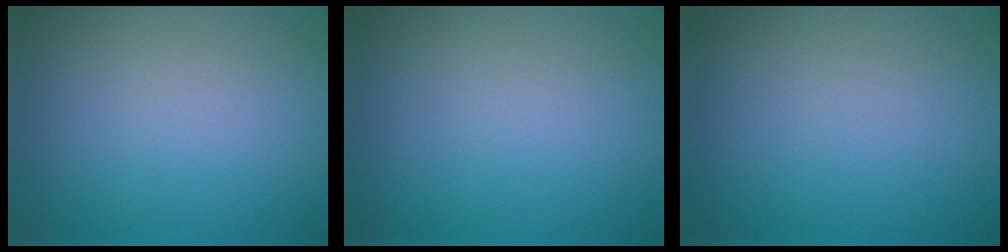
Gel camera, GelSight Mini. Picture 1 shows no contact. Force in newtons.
{"total": 0.0}
{"total": 0.0}